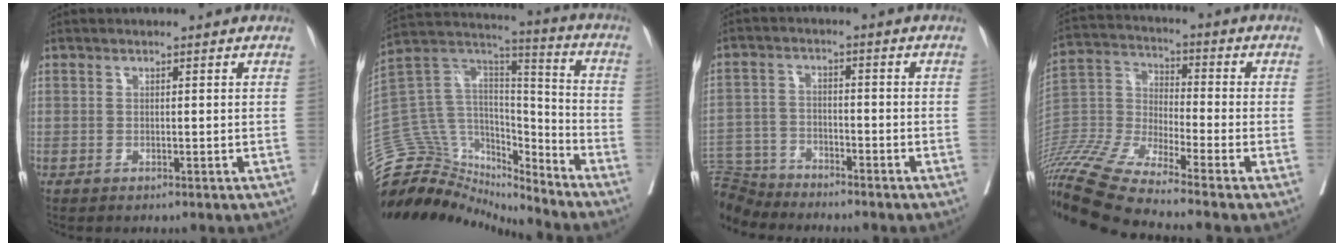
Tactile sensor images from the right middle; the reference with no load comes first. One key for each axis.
{"total": 18.1, "fx": -17.5, "fy": 4.5, "fz": 1.3, "tx": -0.024, "ty": 0.085, "tz": -0.304}
{"total": 8.6, "fx": -8.4, "fy": 1.7, "fz": 0.5, "tx": -0.018, "ty": 0.000, "tz": -0.157}
{"total": 15.9, "fx": -13.6, "fy": -0.8, "fz": 8.3, "tx": -0.186, "ty": -0.017, "tz": -0.268}